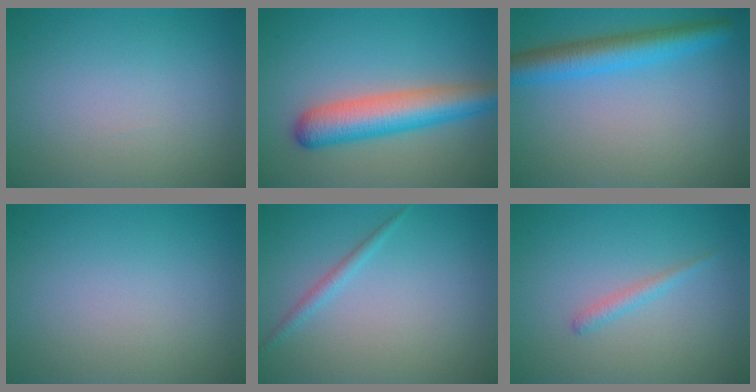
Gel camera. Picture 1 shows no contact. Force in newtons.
{"total": 6.3, "press": 6.3, "slide": 0.3}
{"total": 4.9, "press": 4.9, "slide": 0.2}
{"total": 0.0}
{"total": 1.3, "press": 1.3, "slide": 0.0}
{"total": 1.2, "press": 1.1, "slide": 0.1}